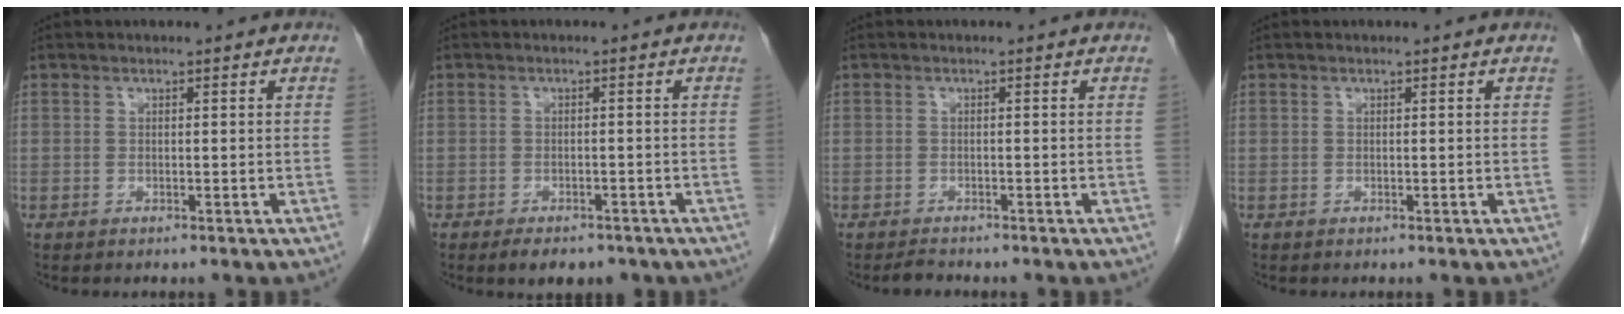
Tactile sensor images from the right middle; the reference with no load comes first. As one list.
[{"total": 5.9, "force": [-4.5, 2.7, 2.6], "torque": [-0.029, -0.001, -0.054]}, {"total": 1.1, "force": [-1.1, 0.2, 0.2], "torque": [-0.007, -0.005, -0.017]}, {"total": 0.0}]